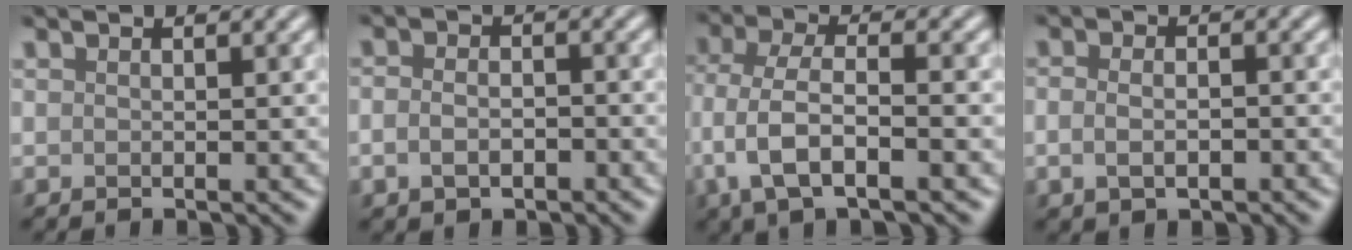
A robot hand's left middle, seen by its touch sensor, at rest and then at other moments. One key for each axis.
{"total": 2.8, "fx": -1.0, "fy": 1.9, "fz": 1.8, "tx": -0.024, "ty": -0.001, "tz": -0.025}
{"total": 5.9, "fx": -2.3, "fy": 2.5, "fz": 4.9, "tx": -0.104, "ty": 0.000, "tz": -0.050}
{"total": 3.2, "fx": -0.7, "fy": 2.1, "fz": 2.3, "tx": -0.030, "ty": 0.003, "tz": -0.015}